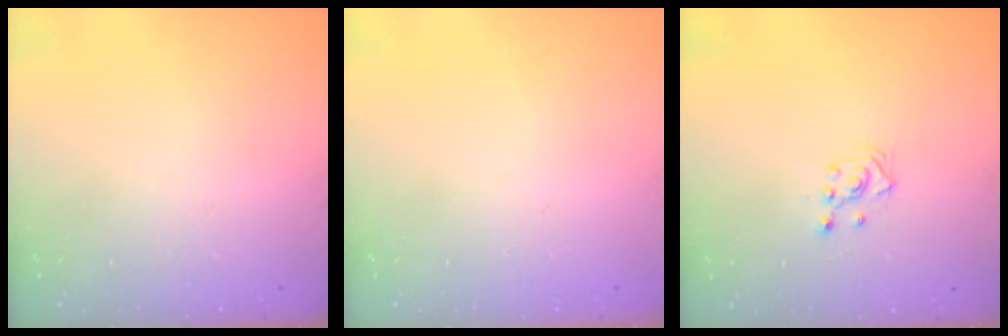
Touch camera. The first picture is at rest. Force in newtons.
{"total": 0.0}
{"total": 2.6, "press": 2.4, "slide": 1.0}